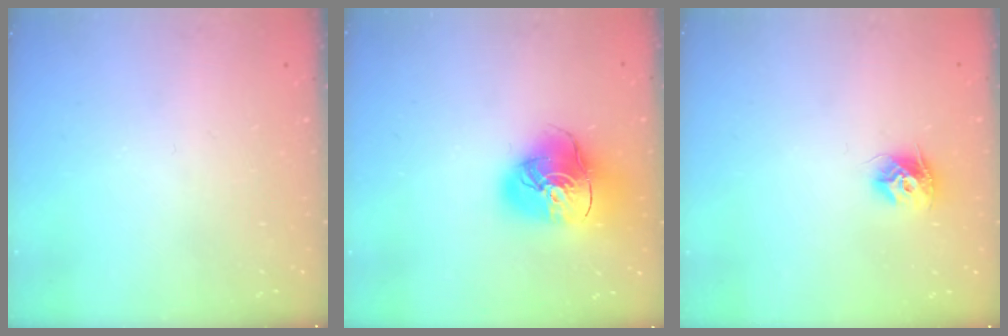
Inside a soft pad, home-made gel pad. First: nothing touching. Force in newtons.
{"total": 16.9, "press": 16.8, "slide": 2.0}
{"total": 9.1, "press": 9.1, "slide": 0.3}